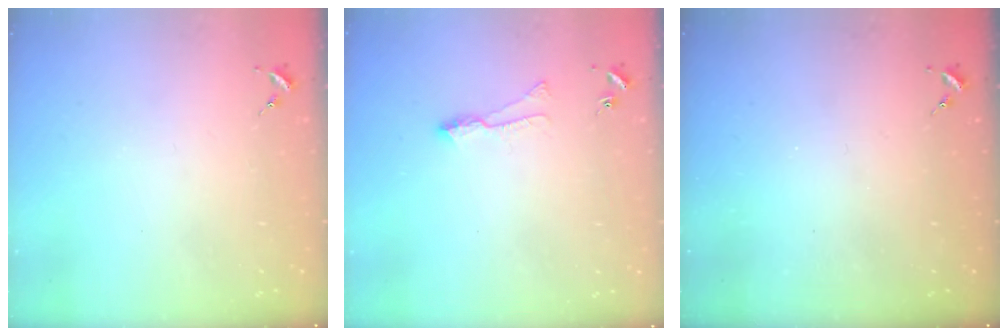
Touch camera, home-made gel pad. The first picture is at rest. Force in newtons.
{"total": 6.2, "press": 6.1, "slide": 0.8}
{"total": 0.0}